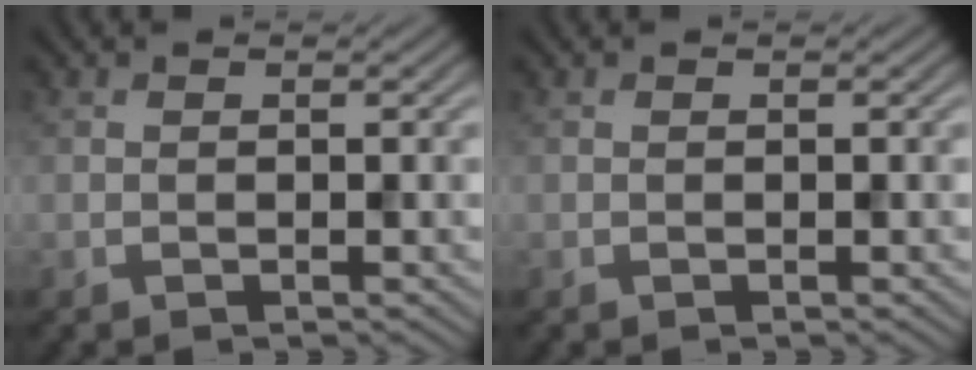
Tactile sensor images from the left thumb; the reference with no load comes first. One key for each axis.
{"total": 0.0}